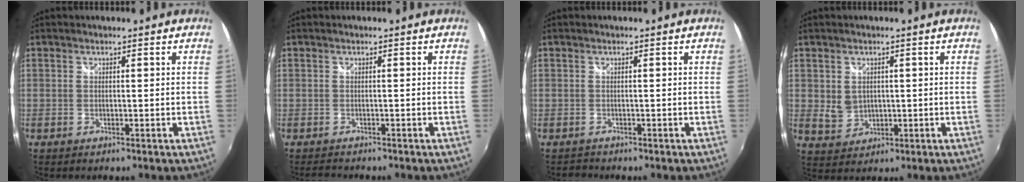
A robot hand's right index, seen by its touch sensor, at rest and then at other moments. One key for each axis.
{"total": 2.1, "fx": -1.9, "fy": 1.0, "fz": 0.3, "tx": -0.013, "ty": -0.005, "tz": -0.035}
{"total": 1.3, "fx": -1.0, "fy": 0.7, "fz": -0.2, "tx": 0.000, "ty": 0.001, "tz": -0.018}
{"total": 4.2, "fx": 0.5, "fy": 3.7, "fz": 1.9, "tx": -0.034, "ty": 0.001, "tz": 0.017}